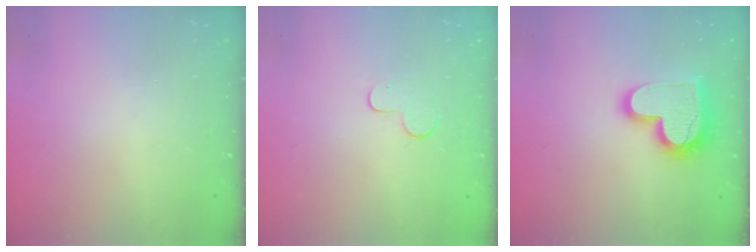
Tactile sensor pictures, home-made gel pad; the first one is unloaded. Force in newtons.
{"total": 5.9, "press": 5.9, "slide": 0.4}
{"total": 17.0, "press": 16.9, "slide": 1.3}